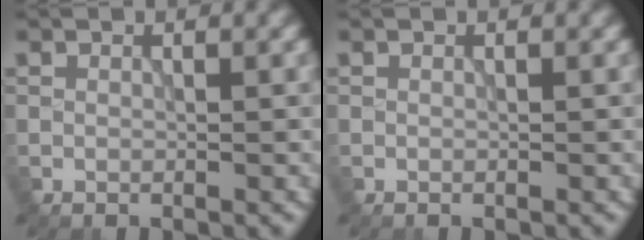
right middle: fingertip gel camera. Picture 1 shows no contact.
{"total": 0.0}